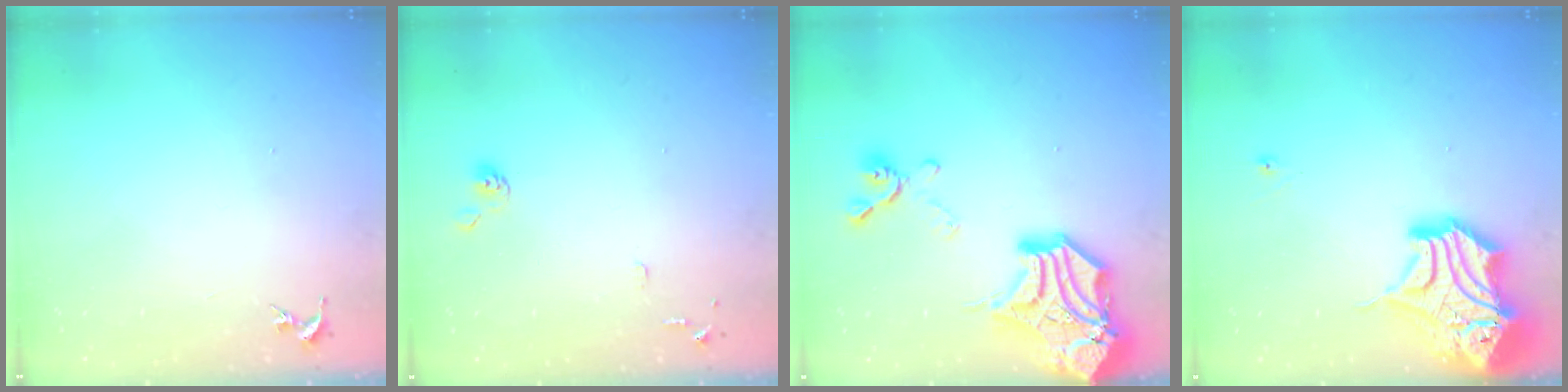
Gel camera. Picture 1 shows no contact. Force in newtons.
{"total": 7.0, "press": 7.0, "slide": 0.7}
{"total": 22.5, "press": 22.3, "slide": 2.7}
{"total": 19.9, "press": 19.7, "slide": 3.3}